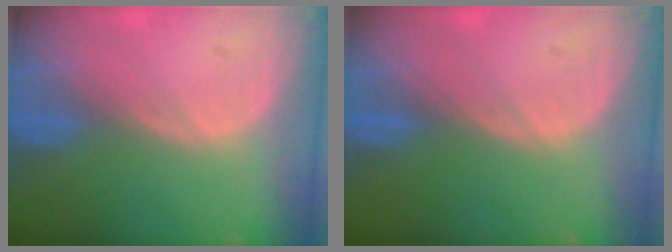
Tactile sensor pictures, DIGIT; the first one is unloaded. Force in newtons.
{"total": 0.0}